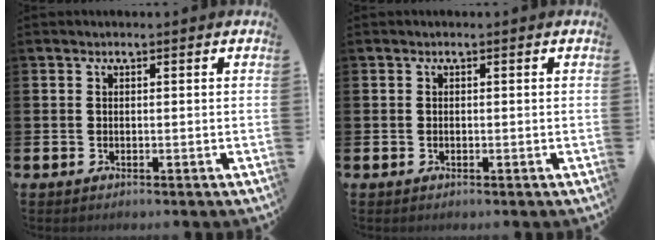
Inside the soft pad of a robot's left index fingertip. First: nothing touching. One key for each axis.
{"total": 0.0}